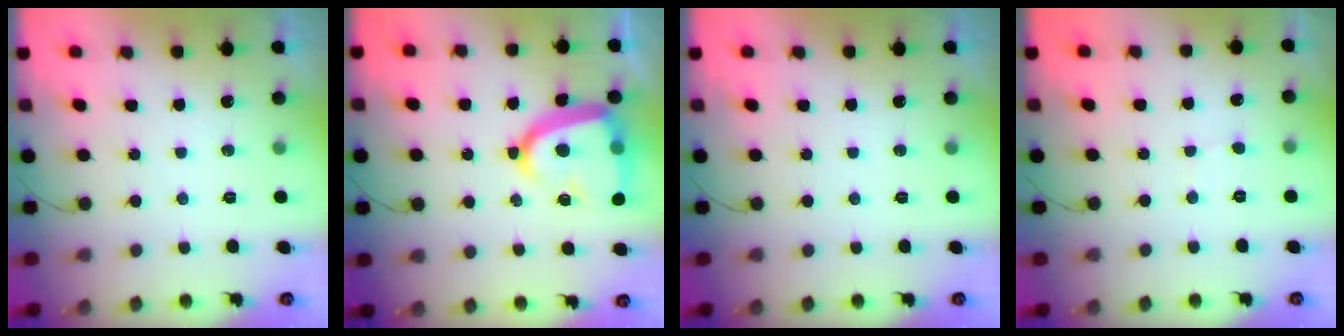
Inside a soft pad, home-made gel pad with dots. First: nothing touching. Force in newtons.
{"total": 18.0, "press": 17.9, "slide": 1.7}
{"total": 0.0}
{"total": 0.7, "press": 0.7, "slide": 0.0}